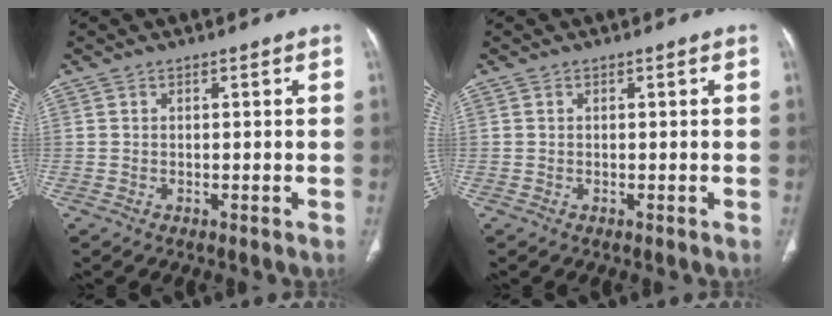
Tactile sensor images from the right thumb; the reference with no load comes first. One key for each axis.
{"total": 0.0}